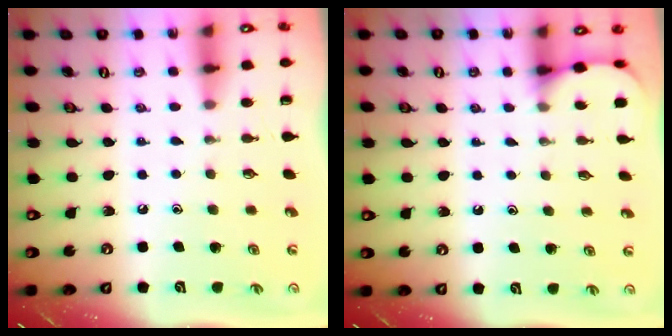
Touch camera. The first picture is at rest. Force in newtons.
{"total": 3.5, "press": 3.5, "slide": 0.3}